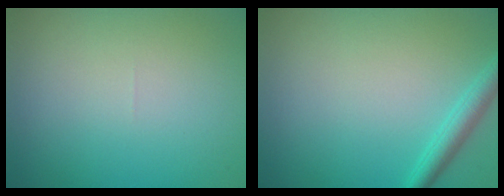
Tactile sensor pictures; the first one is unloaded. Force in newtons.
{"total": 2.2, "press": 2.2, "slide": 0.1}